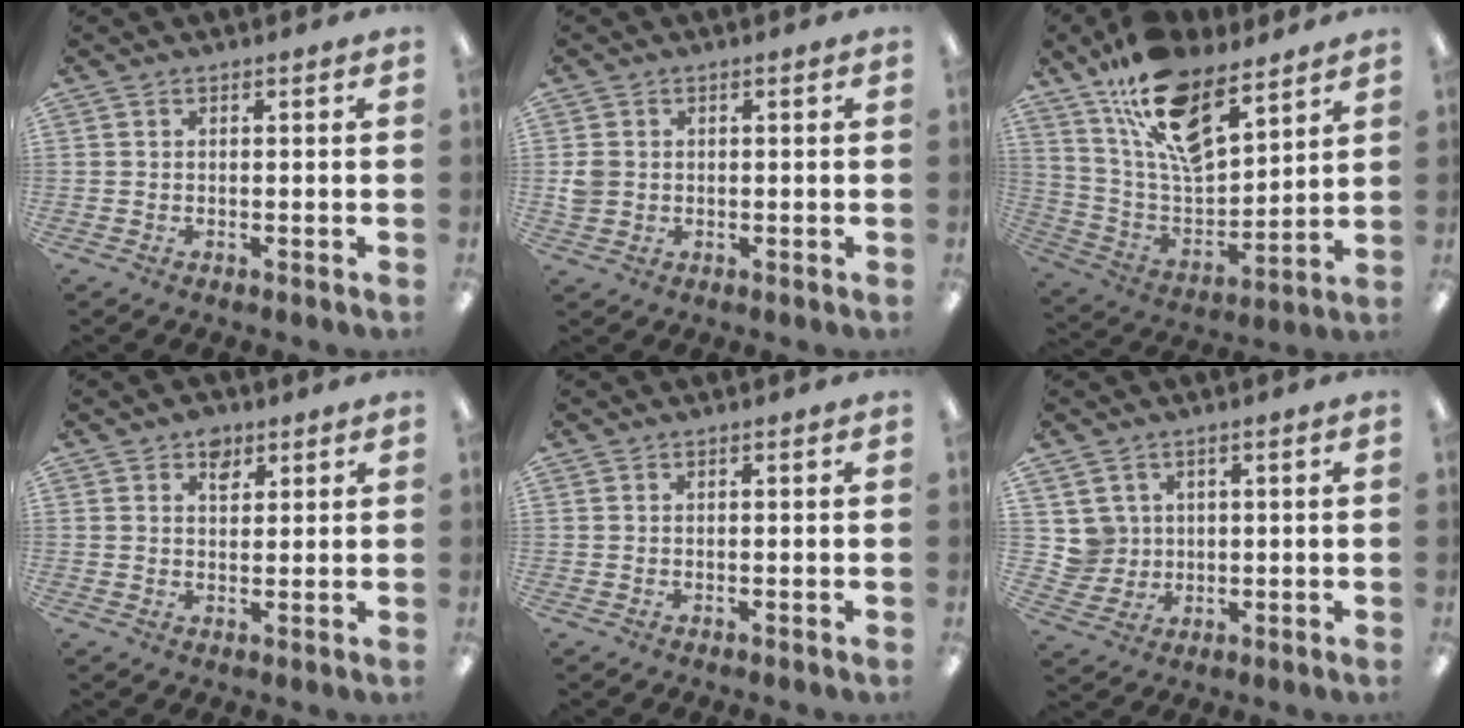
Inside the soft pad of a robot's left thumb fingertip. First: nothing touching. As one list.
[{"total": 3.0, "force": [0.1, 2.8, 1.1], "torque": [-0.021, 0.006, 0.001]}, {"total": 18.7, "force": [12.4, 8.6, 11.2], "torque": [-0.203, -0.063, 0.225]}, {"total": 4.0, "force": [2.6, 2.5, 1.8], "torque": [-0.007, -0.010, 0.041]}, {"total": 0.0}, {"total": 5.2, "force": [2.1, 4.8, 0.0], "torque": [-0.016, 0.002, 0.044]}]